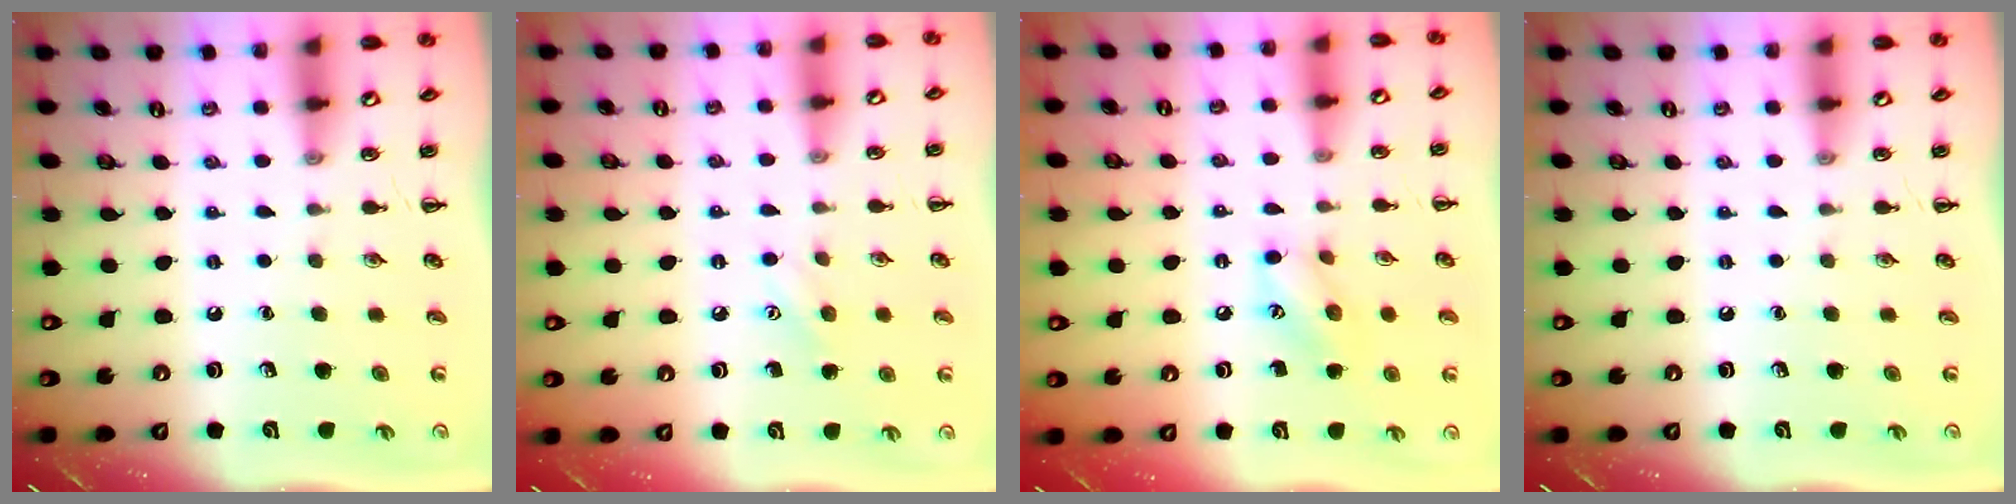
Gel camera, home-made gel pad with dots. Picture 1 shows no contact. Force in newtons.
{"total": 6.2, "press": 6.1, "slide": 1.2}
{"total": 8.9, "press": 8.9, "slide": 0.7}
{"total": 0.0}